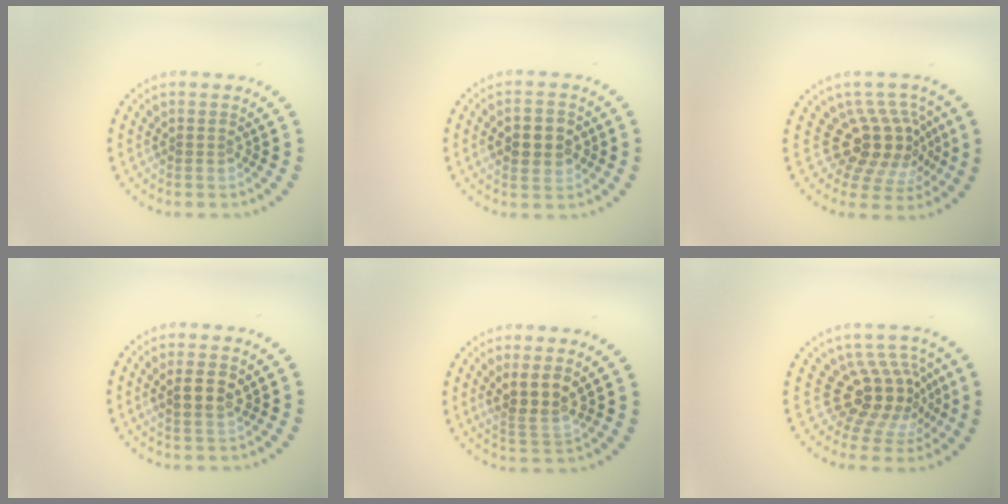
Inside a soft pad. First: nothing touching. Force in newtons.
{"total": 3.3, "press": 3.3, "slide": 0.2}
{"total": 5.1, "press": 3.7, "slide": 3.5}
{"total": 2.5, "press": 2.4, "slide": 0.6}
{"total": 3.1, "press": 2.6, "slide": 1.6}
{"total": 5.0, "press": 3.6, "slide": 3.4}